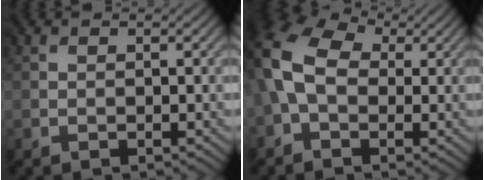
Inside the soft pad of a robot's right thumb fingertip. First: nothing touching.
{"total": 11.3, "force": [0.5, 7.7, 8.2], "torque": [-0.208, 0.002, 0.005]}